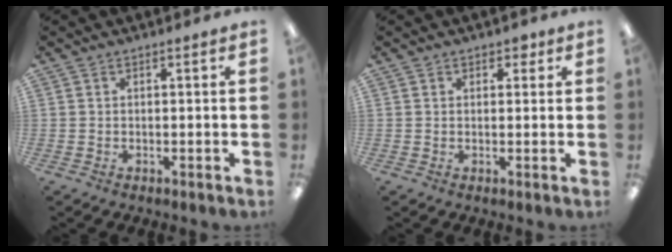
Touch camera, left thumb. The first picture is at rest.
{"total": 2.0, "force": [1.2, 1.5, 0.7], "torque": [0.002, -0.002, 0.018]}